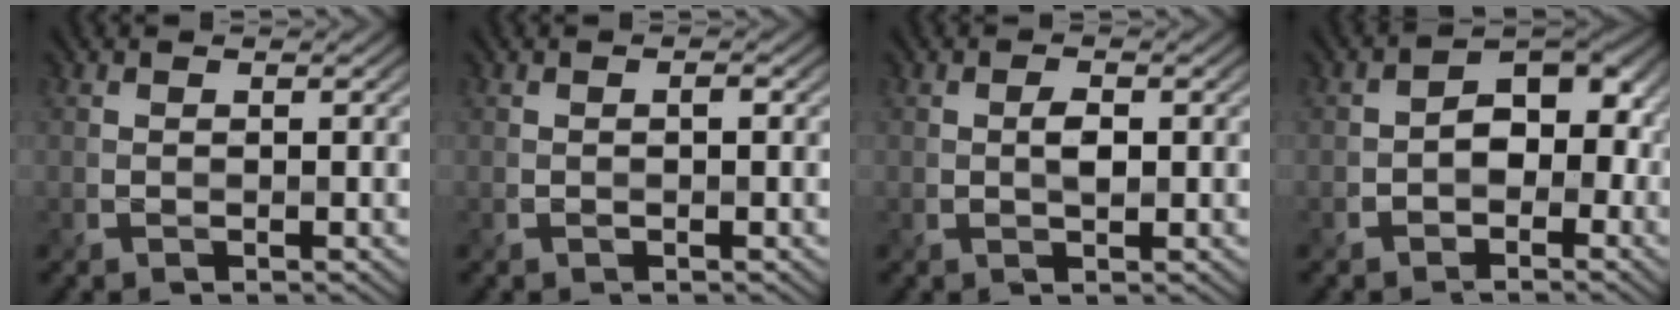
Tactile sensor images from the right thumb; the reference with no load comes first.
{"total": 0.7, "force": [-0.1, 0.3, 0.7], "torque": [-0.009, 0.000, -0.003]}
{"total": 1.5, "force": [0.0, 0.7, 1.4], "torque": [-0.025, 0.001, -0.002]}
{"total": 5.0, "force": [-1.7, 3.7, 3.0], "torque": [-0.028, 0.005, -0.042]}